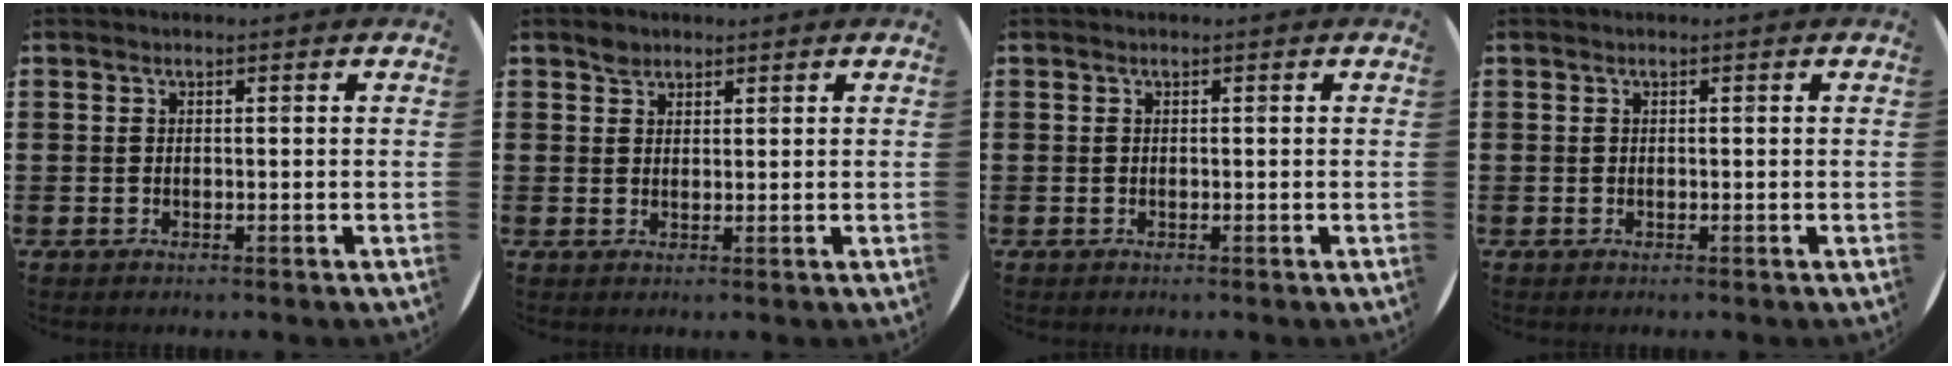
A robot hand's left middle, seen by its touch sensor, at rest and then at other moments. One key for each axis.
{"total": 1.8, "fx": 1.5, "fy": 1.0, "fz": 0.1, "tx": 0.004, "ty": -0.001, "tz": 0.028}
{"total": 0.0}
{"total": 0.0}